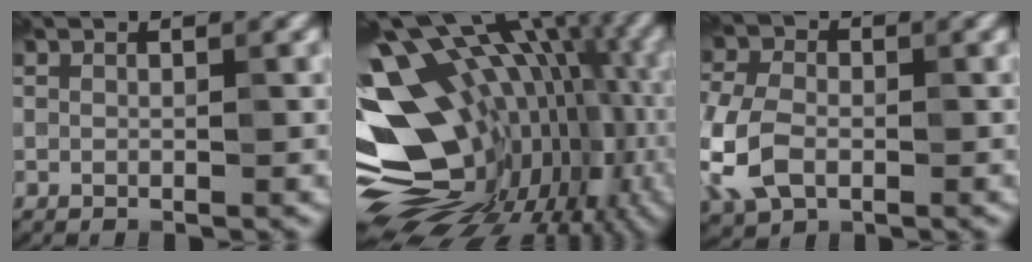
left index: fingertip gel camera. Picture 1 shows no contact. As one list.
[{"total": 18.5, "force": [1.0, 11.8, 14.2], "torque": [-0.209, -0.006, 0.042]}, {"total": 6.8, "force": [-1.7, 4.7, 4.6], "torque": [-0.125, -0.007, -0.043]}]